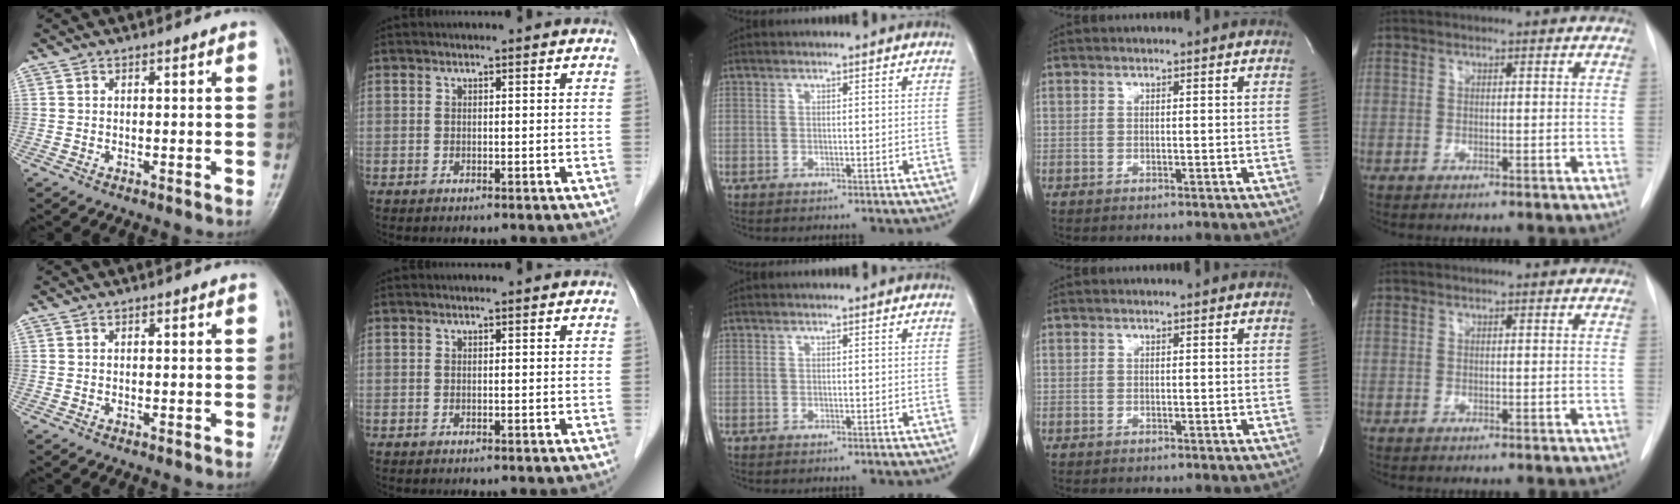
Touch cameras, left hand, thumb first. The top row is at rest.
{}